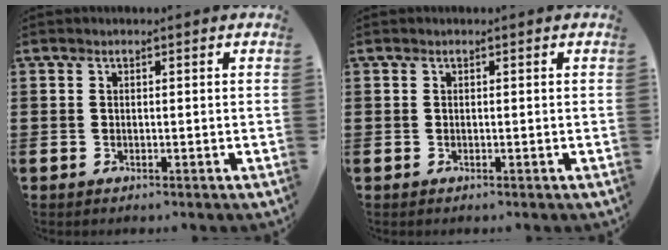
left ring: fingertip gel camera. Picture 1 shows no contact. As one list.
[{"total": 0.0}]